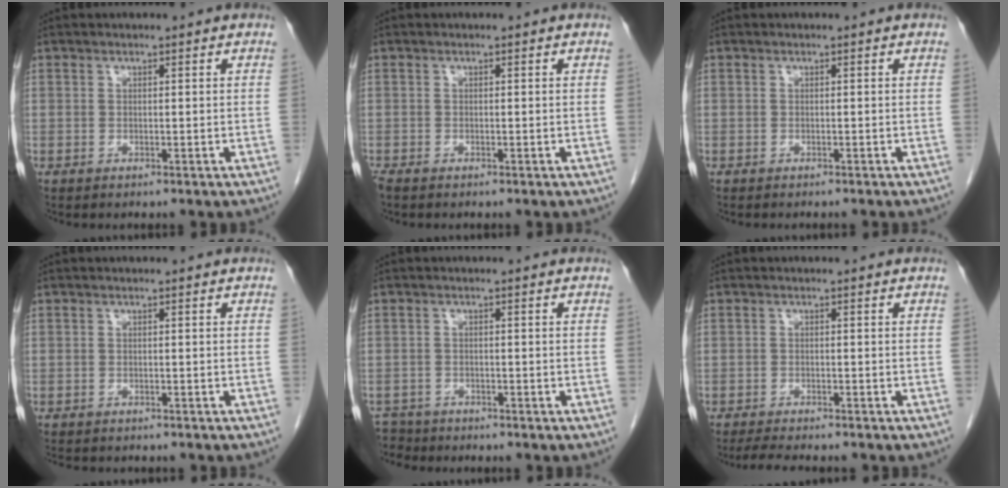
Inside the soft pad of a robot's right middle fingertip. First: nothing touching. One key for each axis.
{"total": 0.8, "fx": -0.7, "fy": 0.2, "fz": 0.4, "tx": -0.013, "ty": -0.004, "tz": -0.014}
{"total": 2.1, "fx": -1.9, "fy": 0.1, "fz": 0.8, "tx": -0.015, "ty": -0.002, "tz": -0.023}
{"total": 5.2, "fx": -4.5, "fy": 1.7, "fz": 2.1, "tx": -0.033, "ty": -0.007, "tz": -0.056}
{"total": 3.7, "fx": -3.4, "fy": 1.3, "fz": -0.7, "tx": 0.009, "ty": -0.007, "tz": -0.063}
{"total": 5.8, "fx": -5.1, "fy": 0.8, "fz": 2.6, "tx": -0.041, "ty": -0.014, "tz": -0.077}